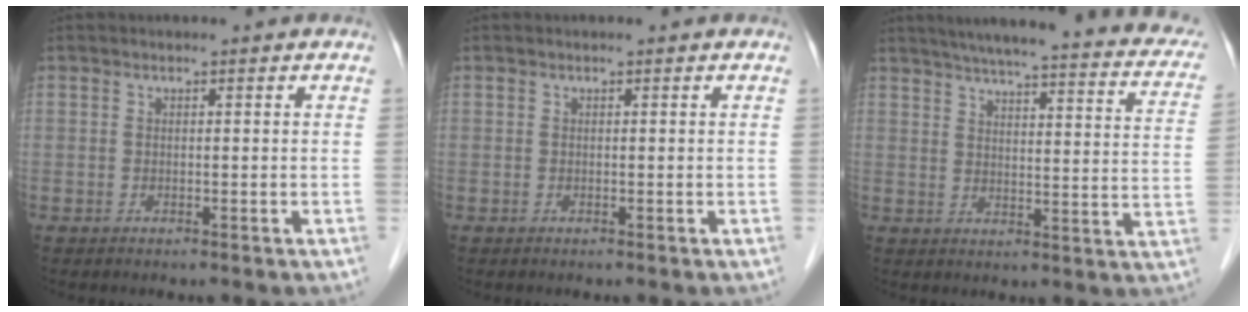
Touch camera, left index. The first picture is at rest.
{"total": 0.0}
{"total": 25.3, "force": [21.1, 3.6, 13.5], "torque": [-0.184, -0.008, 0.243]}